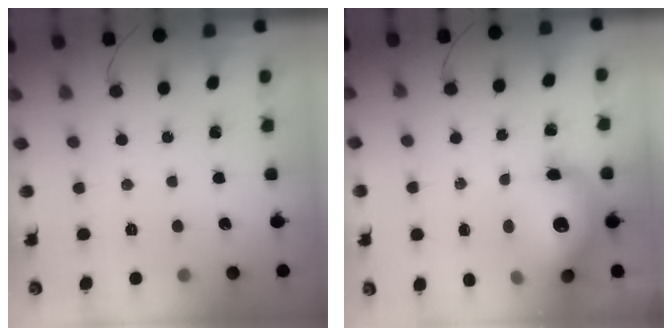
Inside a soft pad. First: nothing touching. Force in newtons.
{"total": 16.2, "press": 15.8, "slide": 3.7}